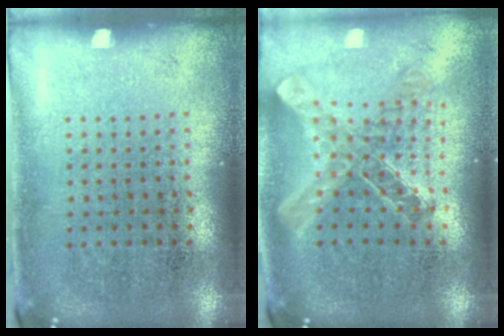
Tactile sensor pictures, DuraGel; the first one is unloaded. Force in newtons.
{"total": 1.1, "press": 1.1, "slide": 0.2}